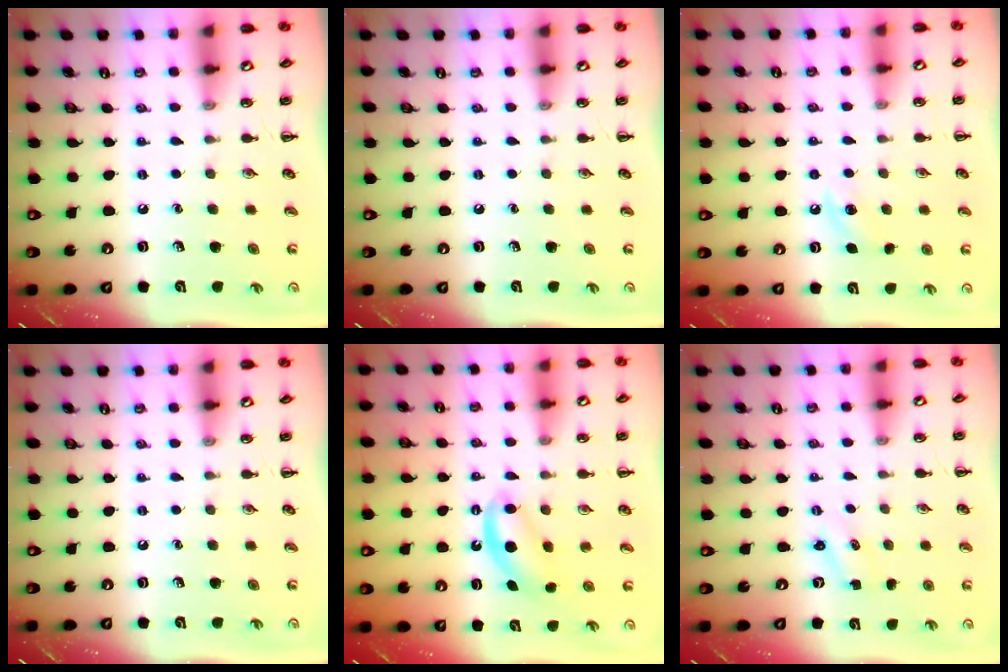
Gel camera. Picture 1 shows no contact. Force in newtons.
{"total": 0.0}
{"total": 5.5, "press": 5.3, "slide": 1.6}
{"total": 0.0}
{"total": 5.4, "press": 5.4, "slide": 0.9}
{"total": 0.9, "press": 0.8, "slide": 0.3}